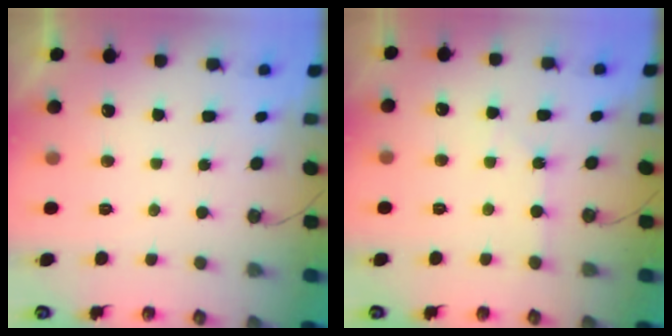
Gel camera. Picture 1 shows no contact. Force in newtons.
{"total": 0.9, "press": 0.9, "slide": 0.1}